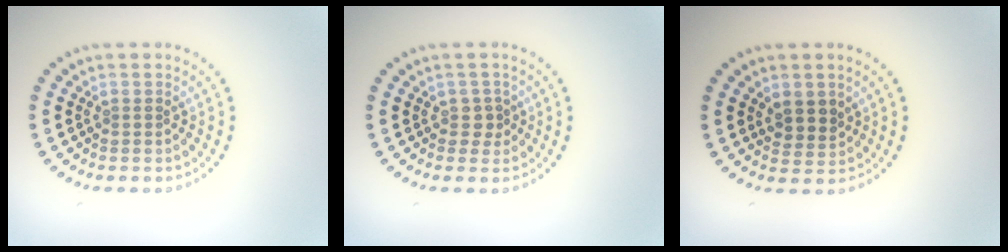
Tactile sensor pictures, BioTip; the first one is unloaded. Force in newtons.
{"total": 1.3, "press": 1.1, "slide": 0.7}
{"total": 2.2, "press": 2.0, "slide": 0.9}